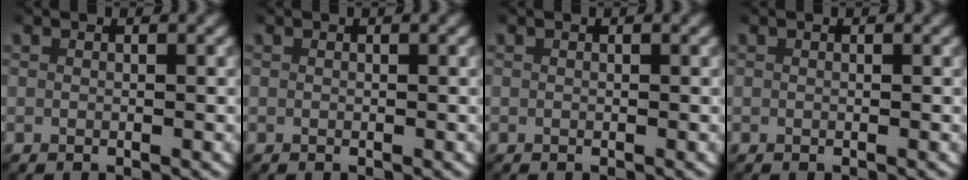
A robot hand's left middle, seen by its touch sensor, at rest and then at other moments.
{"total": 0.0}
{"total": 0.0}
{"total": 0.0}